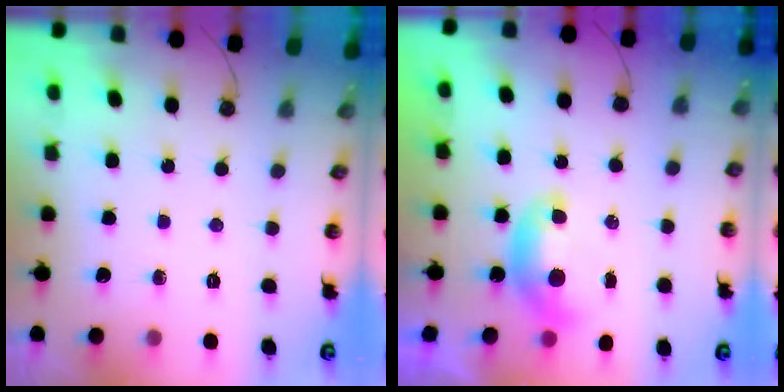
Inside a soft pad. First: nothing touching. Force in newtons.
{"total": 0.0}